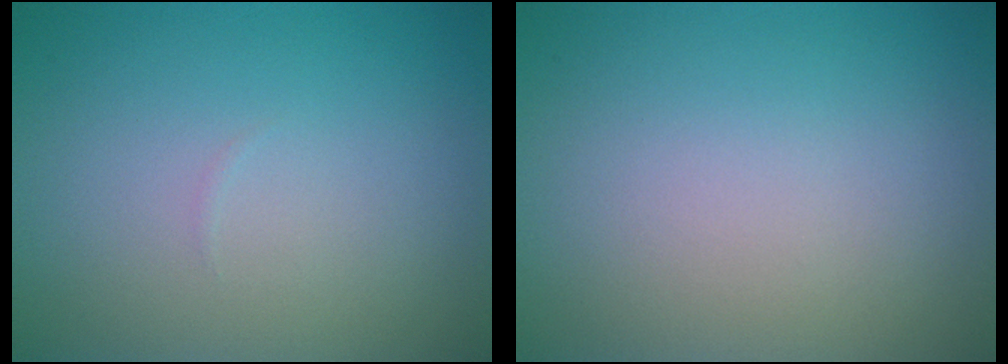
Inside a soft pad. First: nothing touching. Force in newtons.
{"total": 0.0}